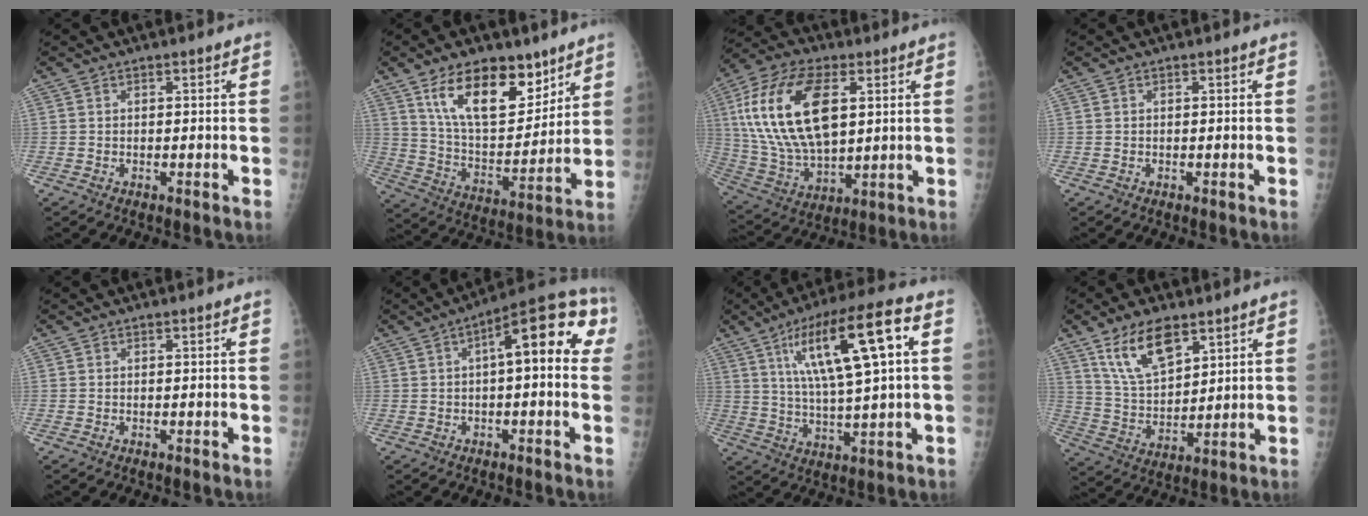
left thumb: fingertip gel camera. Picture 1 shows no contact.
{"total": 18.3, "force": [11.0, 9.1, 11.5], "torque": [-0.142, -0.062, 0.199]}
{"total": 22.8, "force": [5.7, 12.0, 18.5], "torque": [-0.356, -0.011, 0.106]}
{"total": 0.0}
{"total": 0.0}
{"total": 13.9, "force": [2.6, 5.4, 12.6], "torque": [-0.145, 0.043, 0.027]}
{"total": 18.0, "force": [5.4, 3.9, 16.7], "torque": [-0.290, 0.009, 0.091]}
{"total": 12.8, "force": [7.7, 6.0, 8.3], "torque": [-0.131, -0.035, 0.155]}